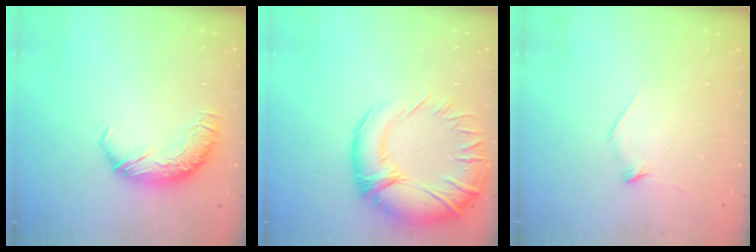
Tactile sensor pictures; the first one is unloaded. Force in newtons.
{"total": 11.3, "press": 10.0, "slide": 5.3}
{"total": 8.0, "press": 8.0, "slide": 0.7}